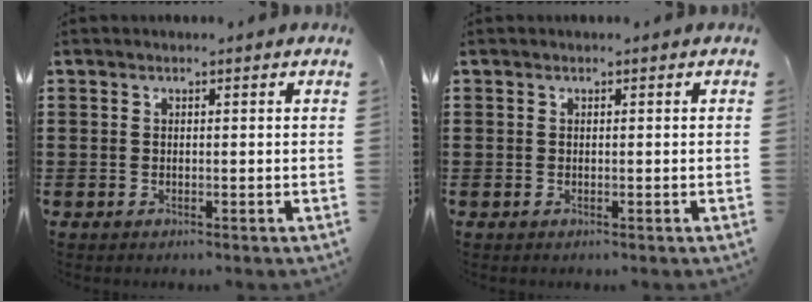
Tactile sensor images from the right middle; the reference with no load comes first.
{"total": 0.0}